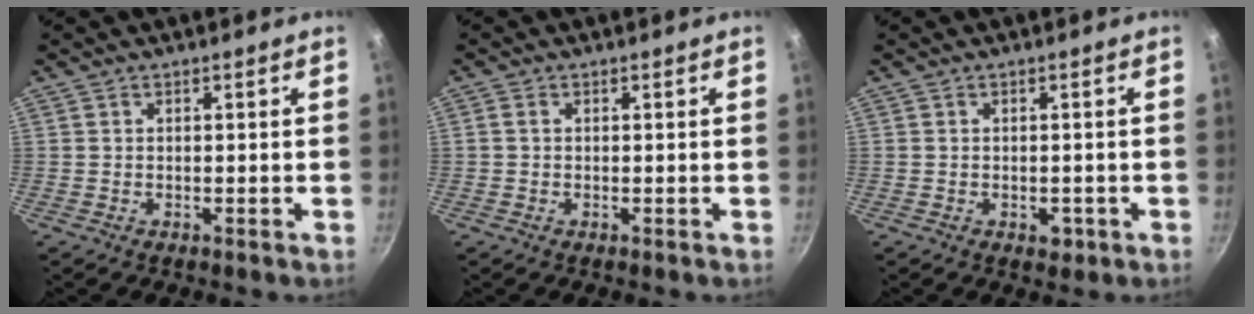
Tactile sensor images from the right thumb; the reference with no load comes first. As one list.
[{"total": 0.9, "force": [0.1, 0.7, 0.5], "torque": [-0.010, 0.005, 0.000]}, {"total": 2.2, "force": [-0.9, 1.5, 1.3], "torque": [-0.010, 0.009, -0.004]}]